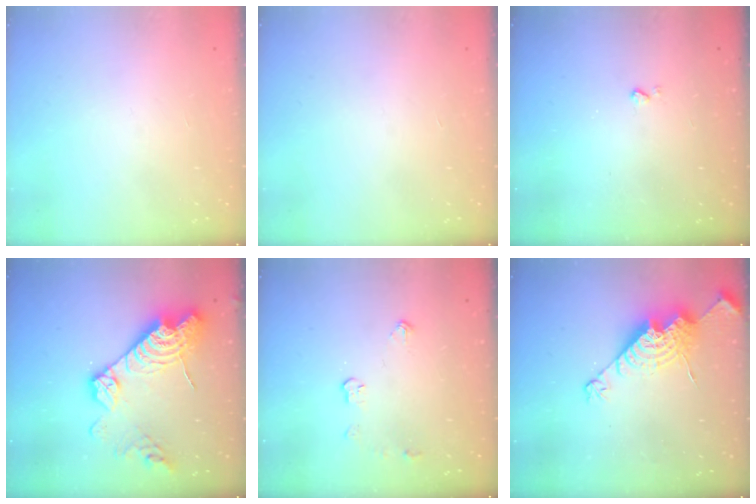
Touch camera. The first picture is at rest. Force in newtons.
{"total": 0.0}
{"total": 2.5, "press": 2.4, "slide": 0.5}
{"total": 18.2, "press": 18.1, "slide": 1.8}
{"total": 3.9, "press": 3.9, "slide": 0.4}
{"total": 14.7, "press": 14.7, "slide": 1.2}